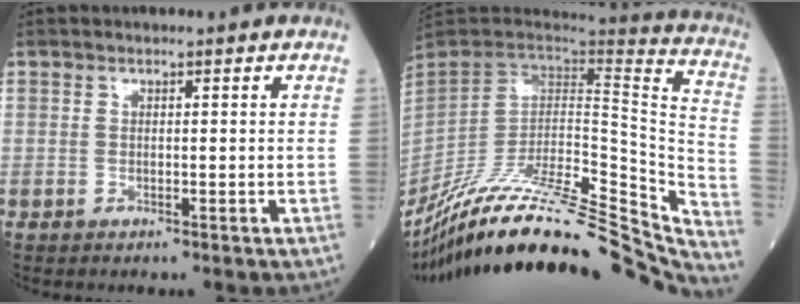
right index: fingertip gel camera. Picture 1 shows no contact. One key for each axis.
{"total": 39.6, "fx": -34.1, "fy": 5.5, "fz": 19.3, "tx": -0.256, "ty": -0.050, "tz": -0.484}